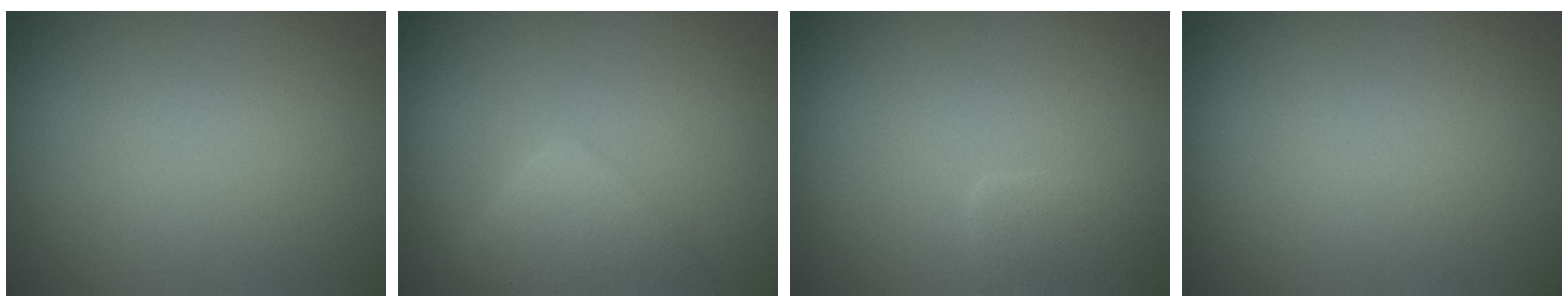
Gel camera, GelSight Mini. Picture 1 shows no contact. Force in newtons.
{"total": 3.8, "press": 3.8, "slide": 0.2}
{"total": 2.1, "press": 2.1, "slide": 0.1}
{"total": 0.0}